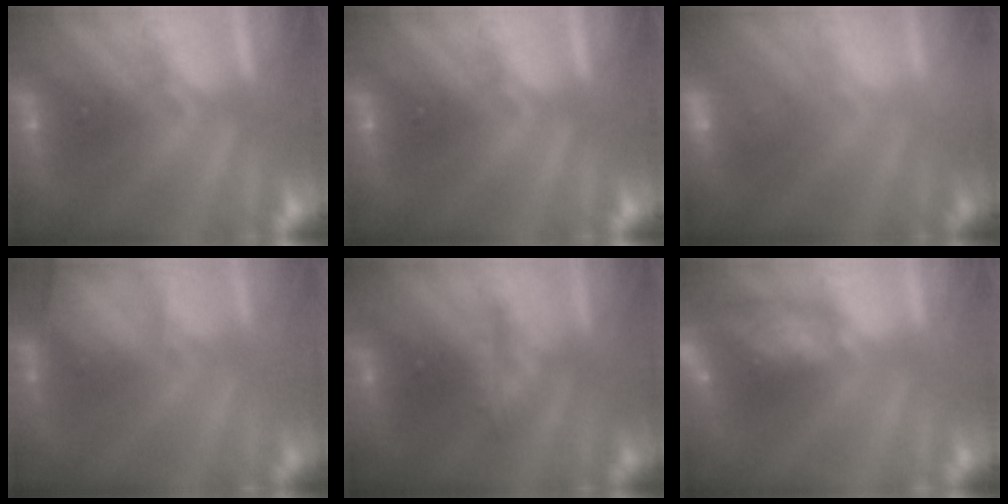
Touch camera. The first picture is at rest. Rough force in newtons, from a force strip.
{"total": 0.0}
{"total": 2.2}
{"total": 2.2}
{"total": 4.2}
{"total": 10.8}